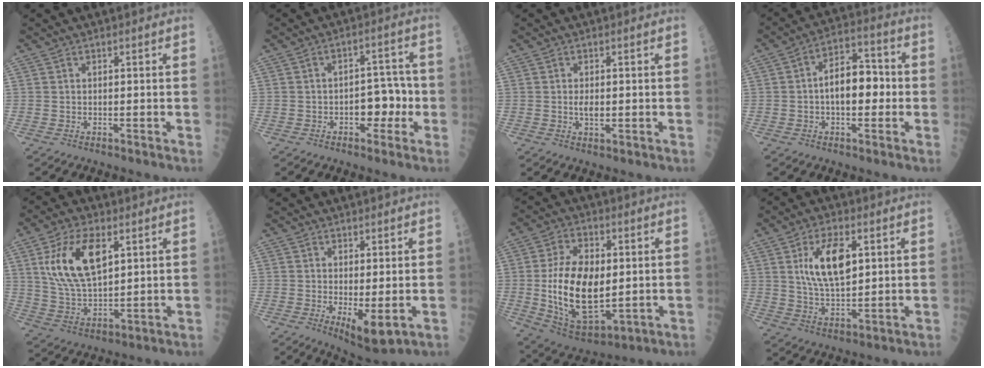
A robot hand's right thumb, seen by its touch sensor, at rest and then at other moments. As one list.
[{"total": 6.9, "force": [-1.7, 4.3, 5.1], "torque": [-0.036, 0.031, -0.026]}, {"total": 2.6, "force": [-0.1, 1.3, 2.2], "torque": [-0.035, -0.001, -0.001]}, {"total": 10.6, "force": [-0.5, 5.9, 8.7], "torque": [-0.110, 0.032, -0.014]}, {"total": 14.6, "force": [5.1, 7.0, 11.8], "torque": [-0.225, -0.012, 0.104]}, {"total": 6.3, "force": [-0.9, 2.1, 5.8], "torque": [-0.087, -0.019, -0.003]}, {"total": 19.1, "force": [-0.1, 10.3, 16.1], "torque": [-0.285, -0.012, 0.014]}, {"total": 11.7, "force": [3.4, 5.4, 9.8], "torque": [-0.168, -0.013, 0.068]}]